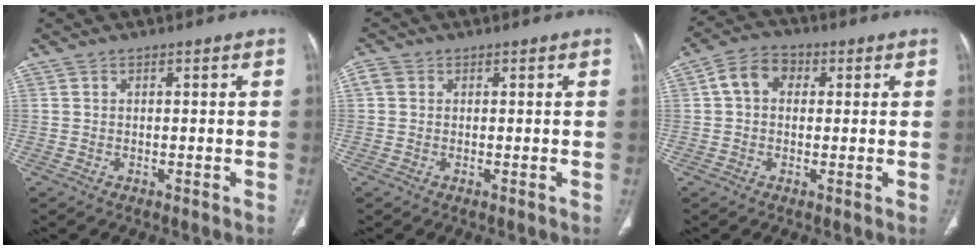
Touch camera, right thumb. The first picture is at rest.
{"total": 2.1, "force": [0.6, 1.8, 0.9], "torque": [-0.017, 0.008, 0.009]}
{"total": 6.3, "force": [1.1, 4.8, 3.9], "torque": [-0.056, 0.017, 0.010]}